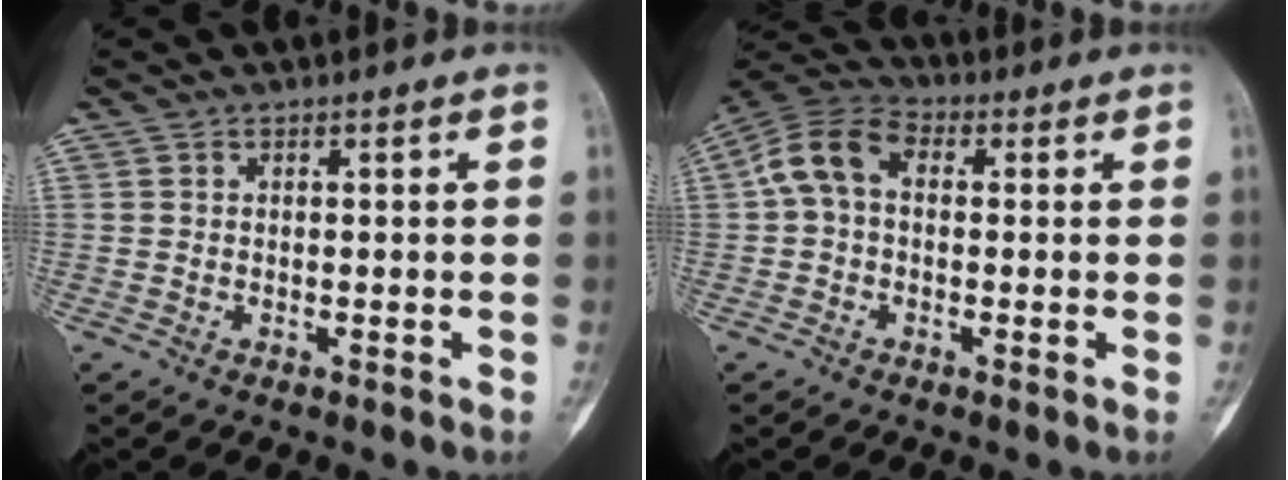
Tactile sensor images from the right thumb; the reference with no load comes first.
{"total": 8.7, "force": [0.7, 6.1, 6.2], "torque": [-0.113, 0.030, 0.002]}